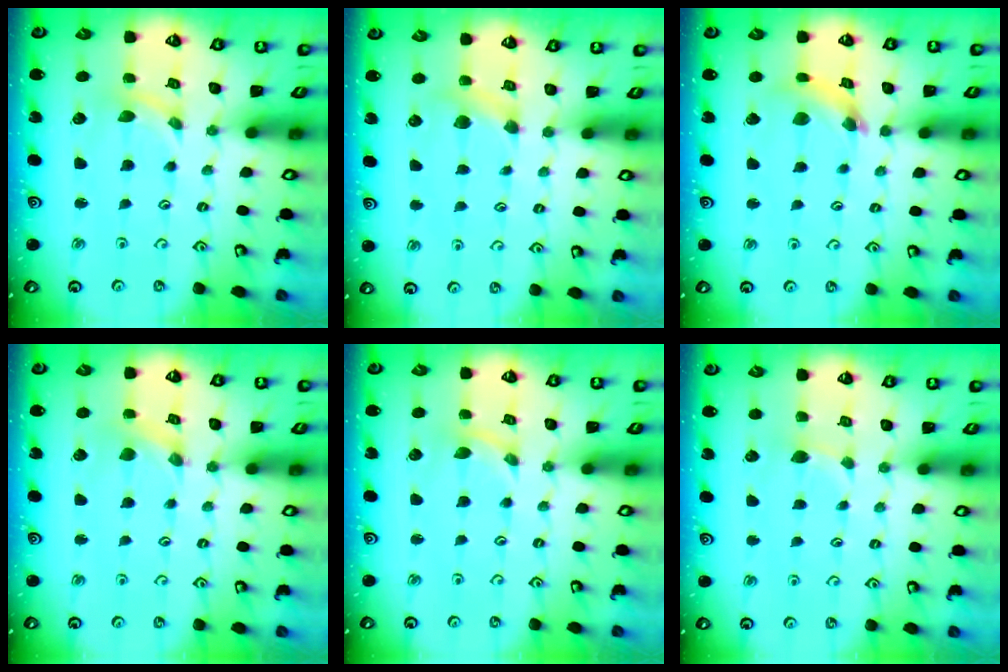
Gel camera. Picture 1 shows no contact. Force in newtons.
{"total": 4.8, "press": 4.7, "slide": 0.7}
{"total": 4.4, "press": 4.4, "slide": 0.6}
{"total": 0.0}
{"total": 0.0}
{"total": 1.3, "press": 1.3, "slide": 0.2}